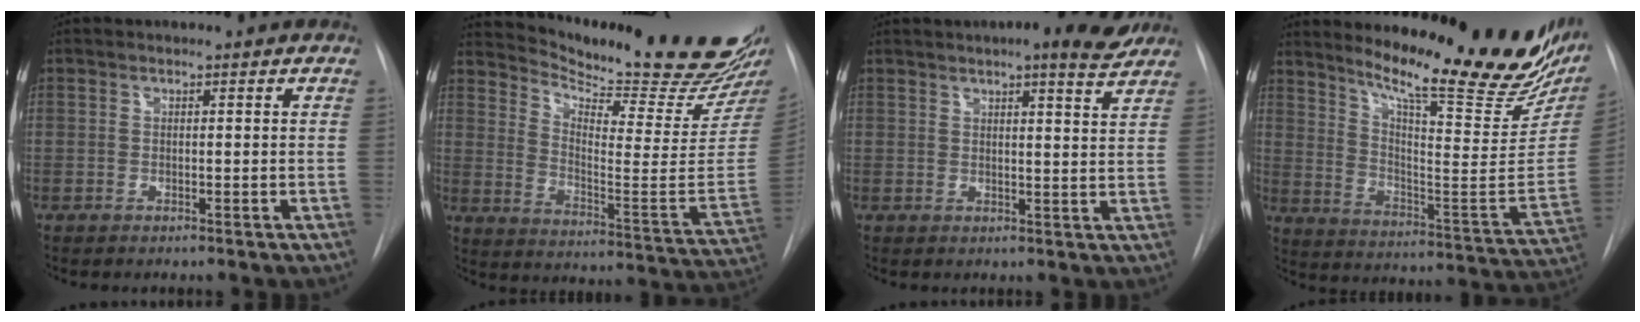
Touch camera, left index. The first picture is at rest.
{"total": 25.1, "force": [22.9, 0.5, 10.4], "torque": [-0.168, -0.125, 0.303]}
{"total": 8.5, "force": [6.9, 1.1, 4.7], "torque": [-0.063, -0.001, 0.075]}
{"total": 25.7, "force": [21.1, 4.3, 14.1], "torque": [-0.209, -0.078, 0.278]}